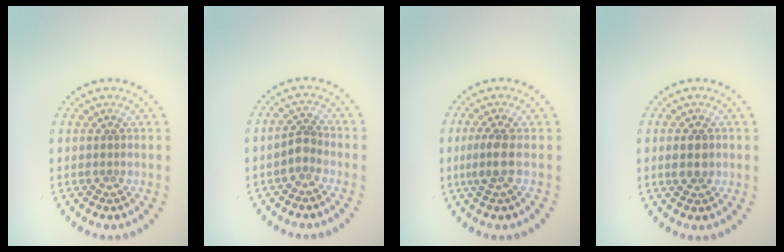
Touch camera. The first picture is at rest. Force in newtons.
{"total": 1.7, "press": 1.4, "slide": 1.0}
{"total": 2.0, "press": 1.8, "slide": 1.0}
{"total": 1.9, "press": 1.9, "slide": 0.1}